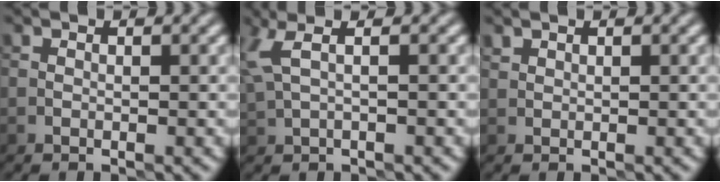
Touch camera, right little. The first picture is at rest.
{"total": 2.7, "force": [1.2, 0.7, 2.3], "torque": [-0.055, 0.006, 0.027]}
{"total": 0.6, "force": [0.5, 0.3, 0.0], "torque": [0.004, 0.002, 0.012]}